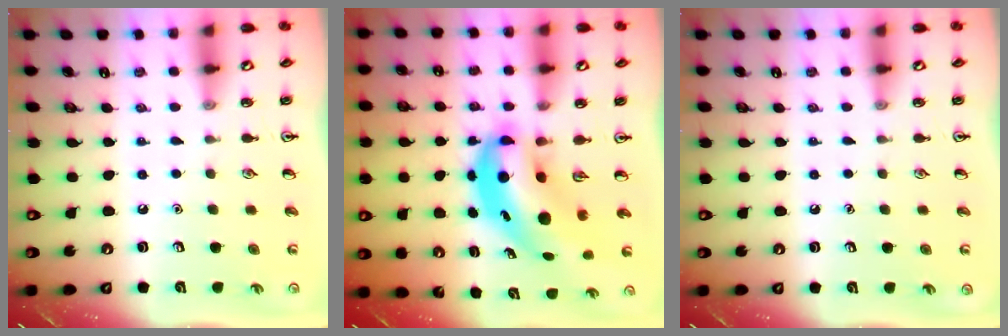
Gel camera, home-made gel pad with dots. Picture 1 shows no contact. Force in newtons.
{"total": 9.0, "press": 8.7, "slide": 2.3}
{"total": 0.0}